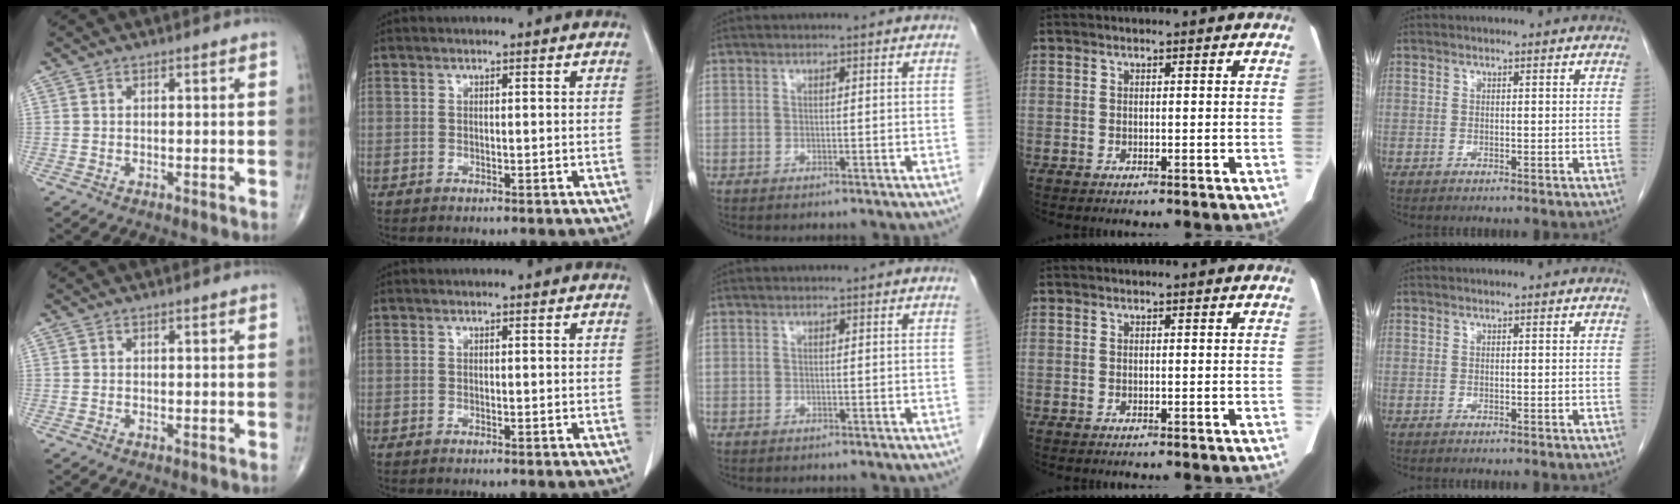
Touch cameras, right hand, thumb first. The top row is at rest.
{}